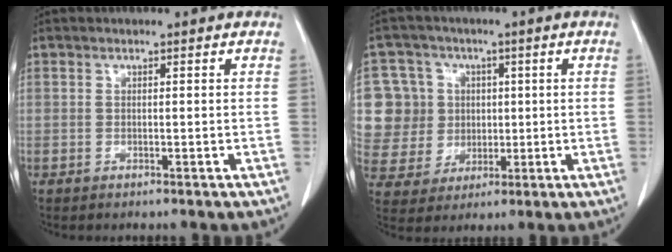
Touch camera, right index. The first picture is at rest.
{"total": 11.7, "force": [2.3, 11.2, 2.6], "torque": [-0.078, 0.039, 0.059]}